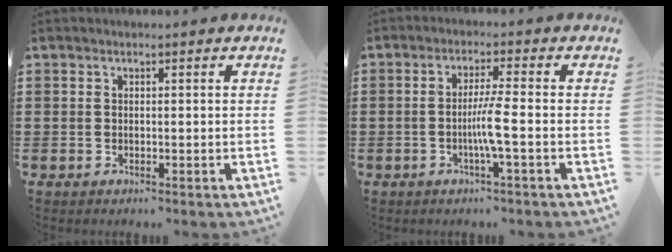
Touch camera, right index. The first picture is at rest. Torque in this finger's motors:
{"motor_torque": [1.36, 0.33, 0.34, 0.11]}